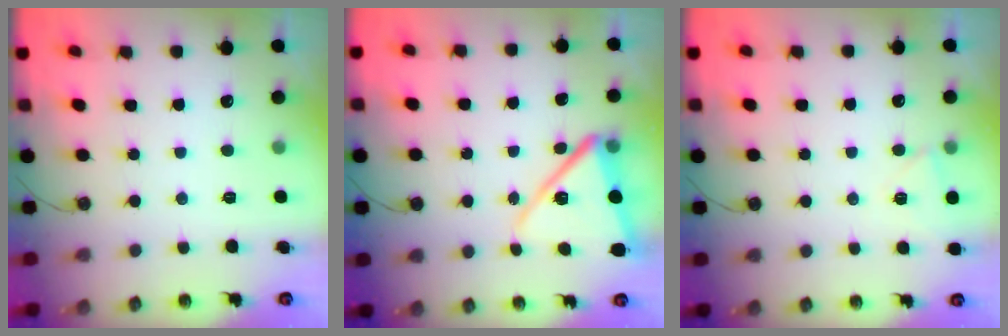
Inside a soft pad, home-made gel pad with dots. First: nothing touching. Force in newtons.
{"total": 13.5, "press": 13.5, "slide": 0.8}
{"total": 3.9, "press": 3.4, "slide": 2.0}